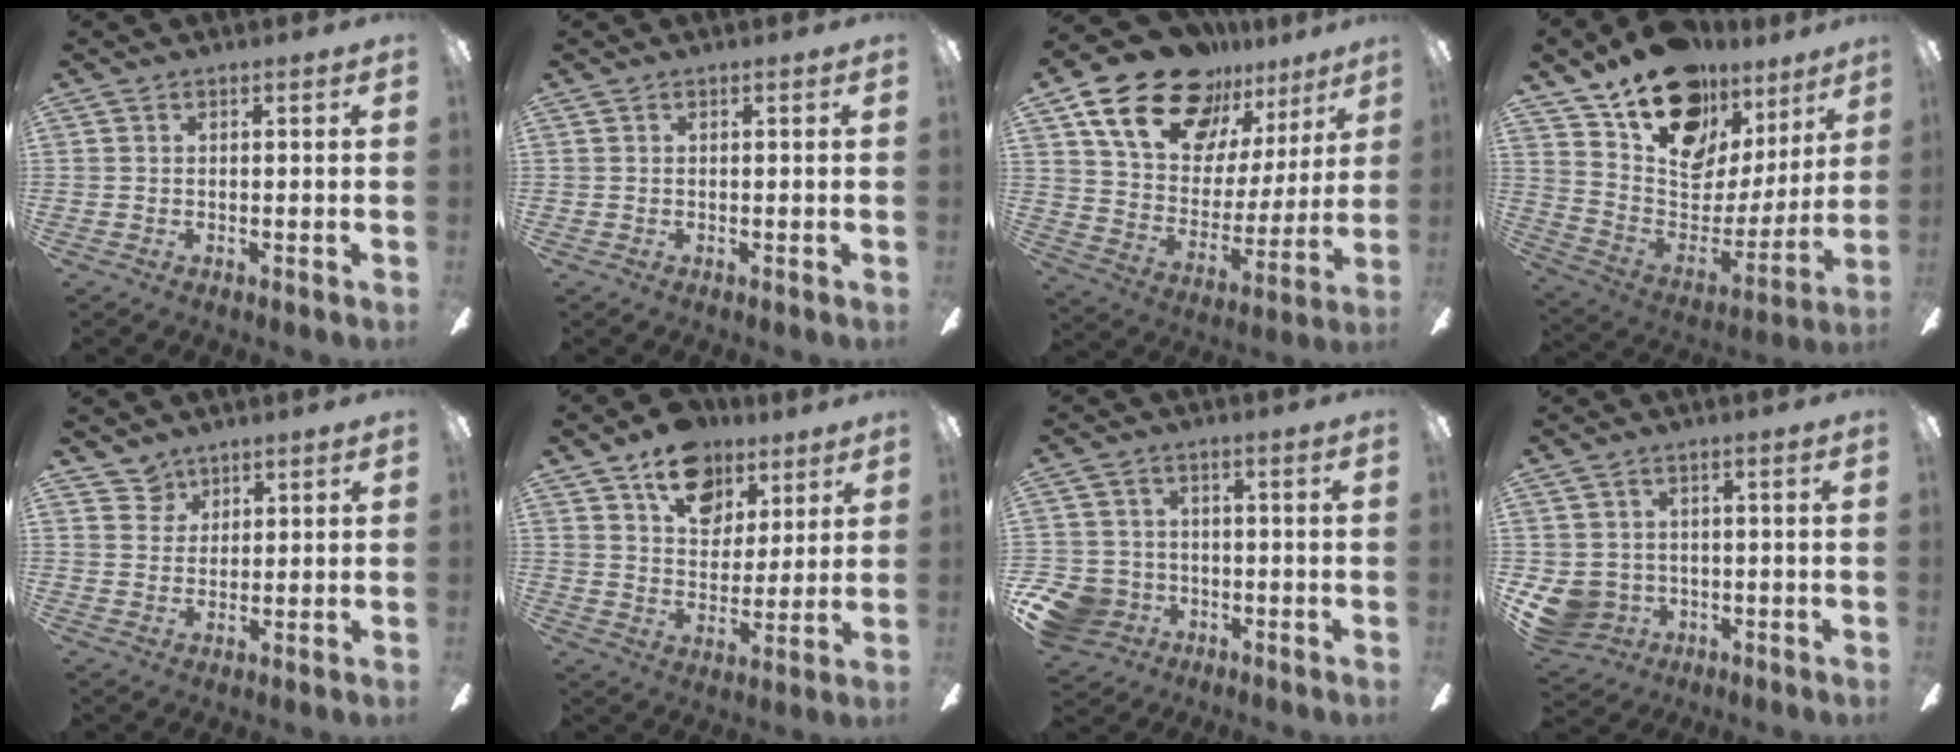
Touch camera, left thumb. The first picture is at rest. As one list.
[{"total": 0.0}, {"total": 21.8, "force": [15.5, 11.9, 9.7], "torque": [-0.178, -0.093, 0.282]}, {"total": 19.1, "force": [13.7, 10.7, 7.9], "torque": [-0.121, -0.101, 0.246]}, {"total": 4.4, "force": [3.4, 2.8, 0.0], "torque": [-0.001, -0.012, 0.062]}, {"total": 13.8, "force": [8.5, 9.0, 6.0], "torque": [-0.078, -0.042, 0.154]}, {"total": 9.6, "force": [-3.8, 8.2, 3.3], "torque": [-0.091, 0.027, -0.067]}, {"total": 6.9, "force": [-1.4, 6.4, 2.0], "torque": [-0.076, 0.004, -0.027]}]